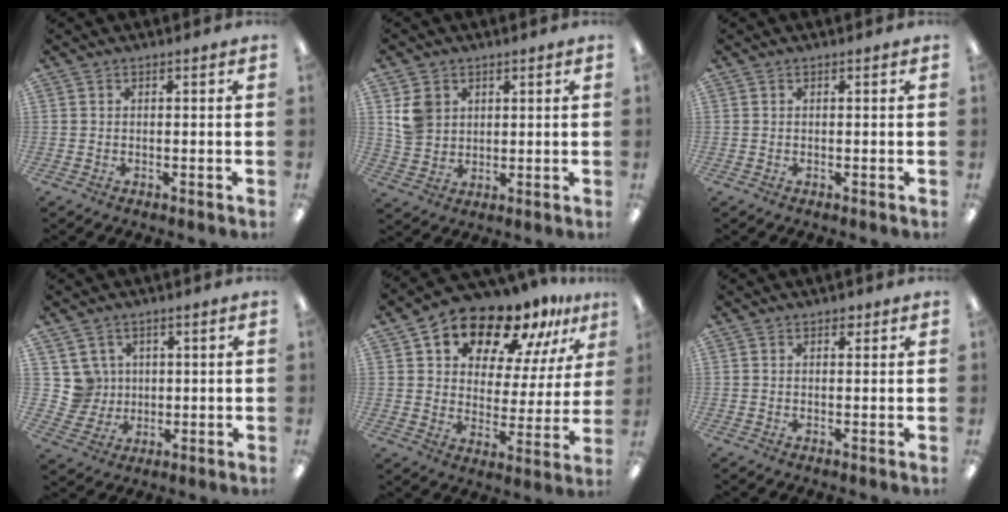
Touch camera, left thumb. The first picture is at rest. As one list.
[{"total": 6.9, "force": [2.8, 5.9, 2.1], "torque": [-0.034, 0.005, 0.053]}, {"total": 0.0}, {"total": 6.9, "force": [2.6, 6.3, 0.0], "torque": [-0.008, -0.003, 0.053]}, {"total": 15.2, "force": [11.9, 7.1, 6.1], "torque": [-0.113, -0.082, 0.207]}, {"total": 1.5, "force": [0.9, 1.0, 0.6], "torque": [0.004, -0.005, 0.013]}]